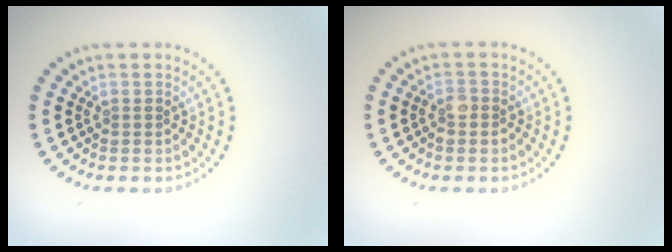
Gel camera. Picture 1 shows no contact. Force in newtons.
{"total": 1.4, "press": 1.3, "slide": 0.6}